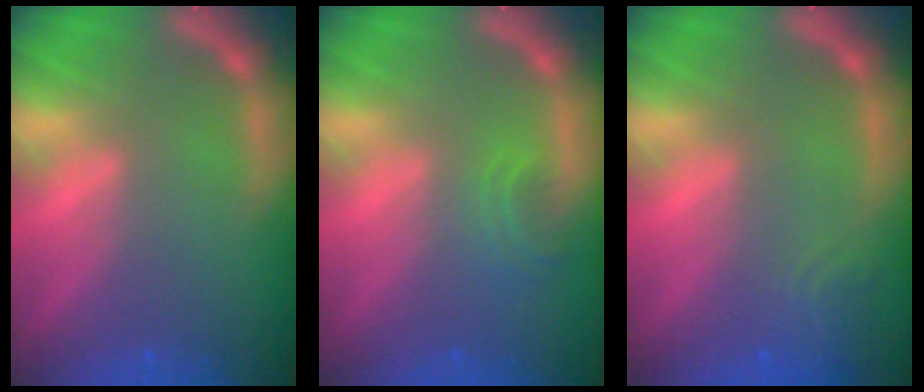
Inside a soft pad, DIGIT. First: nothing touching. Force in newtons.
{"total": 1.9}
{"total": 2.4}